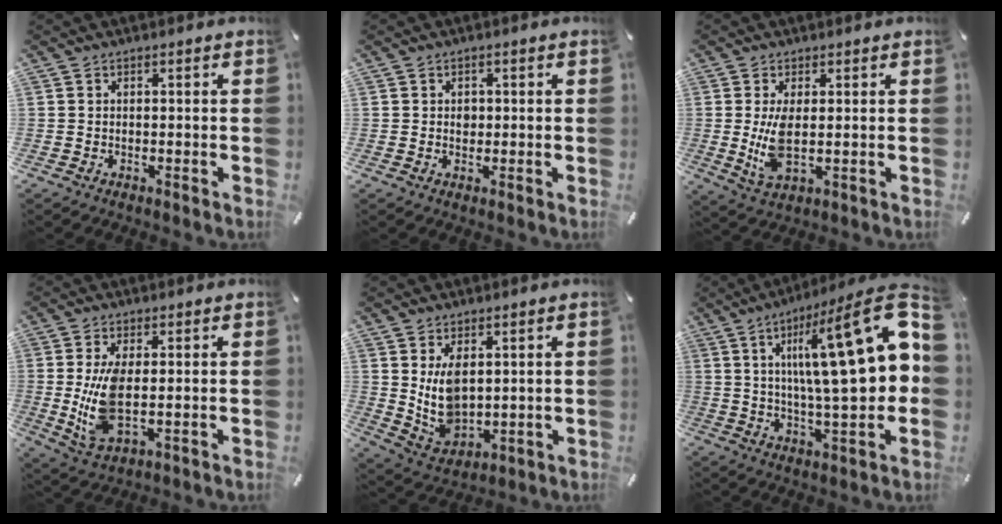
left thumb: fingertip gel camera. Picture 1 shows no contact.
{"total": 1.6, "force": [0.2, 1.4, 0.8], "torque": [-0.001, -0.001, -0.001]}
{"total": 7.0, "force": [0.7, 2.8, 6.4], "torque": [-0.135, -0.013, 0.010]}
{"total": 10.4, "force": [0.7, 4.4, 9.4], "torque": [-0.206, -0.024, 0.011]}
{"total": 9.1, "force": [3.2, 6.0, 6.0], "torque": [-0.145, -0.021, 0.059]}
{"total": 28.2, "force": [7.5, 8.3, 25.9], "torque": [-0.392, -0.056, 0.117]}